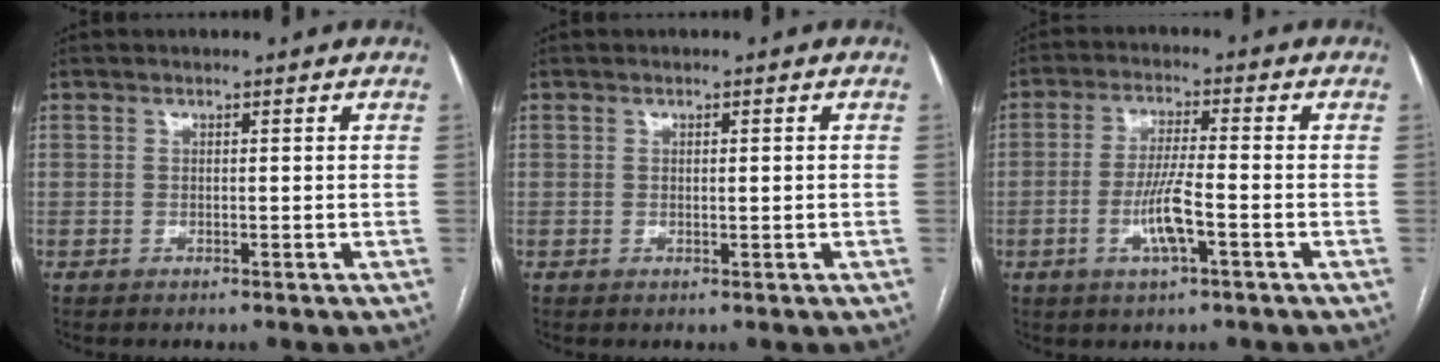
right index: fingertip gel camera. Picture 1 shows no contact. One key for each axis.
{"total": 0.9, "fx": 0.0, "fy": 0.1, "fz": 0.9, "tx": -0.018, "ty": -0.002, "tz": 0.003}
{"total": 6.6, "fx": -2.3, "fy": 0.6, "fz": 6.2, "tx": -0.124, "ty": -0.003, "tz": -0.043}